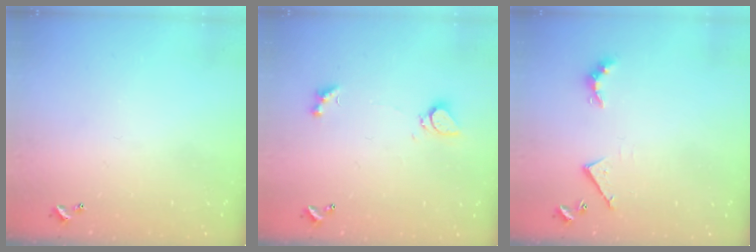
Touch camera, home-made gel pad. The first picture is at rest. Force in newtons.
{"total": 2.1, "press": 2.0, "slide": 0.6}
{"total": 4.5, "press": 4.5, "slide": 0.8}